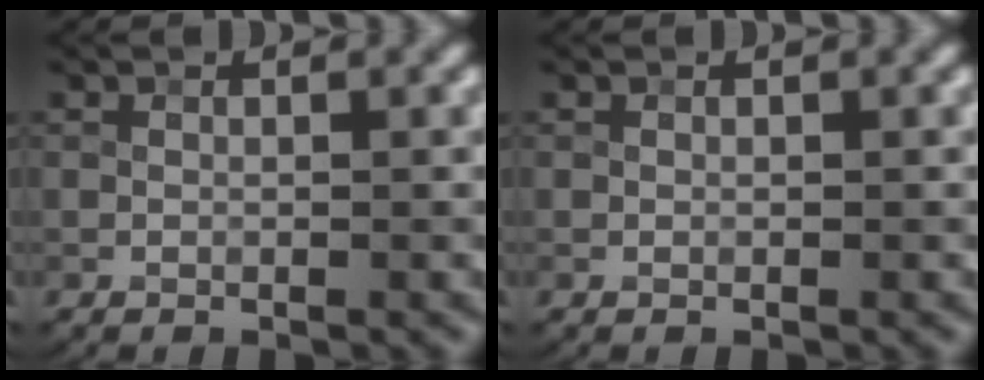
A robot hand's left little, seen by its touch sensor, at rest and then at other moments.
{"total": 0.0}